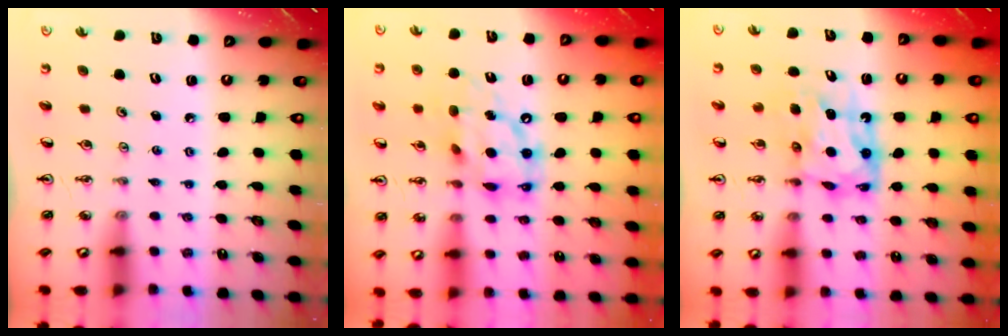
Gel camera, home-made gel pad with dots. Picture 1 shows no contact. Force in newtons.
{"total": 13.8, "press": 13.8, "slide": 1.0}
{"total": 8.6, "press": 8.5, "slide": 0.8}